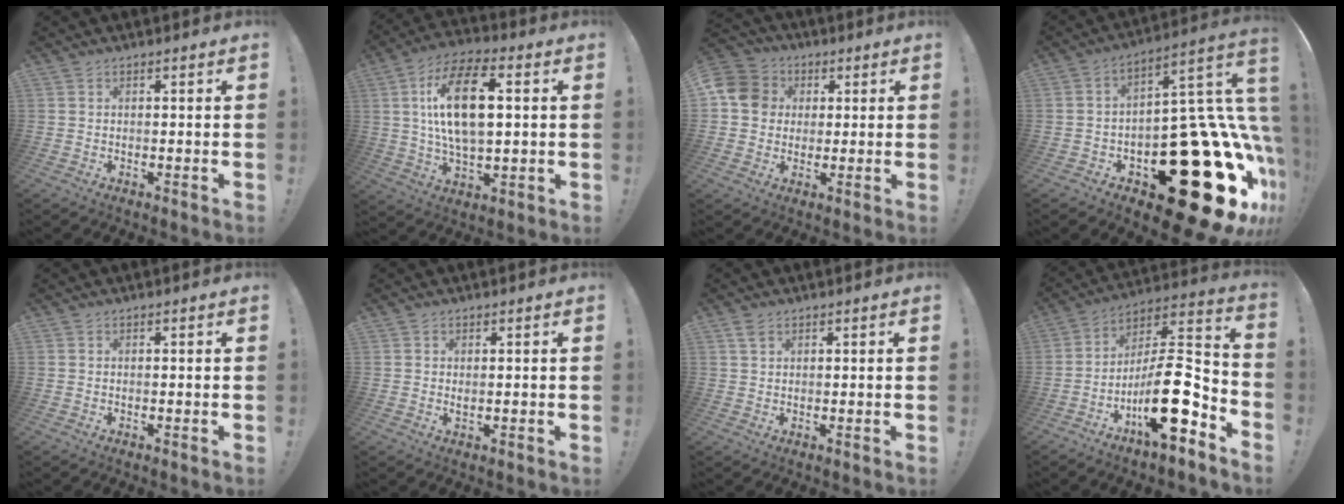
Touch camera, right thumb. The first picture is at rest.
{"total": 18.4, "force": [3.3, 9.5, 15.5], "torque": [-0.264, -0.001, 0.044]}
{"total": 11.2, "force": [1.7, 10.0, 4.8], "torque": [-0.076, 0.008, 0.037]}
{"total": 36.5, "force": [-13.4, 17.7, 28.9], "torque": [-0.297, 0.041, -0.156]}
{"total": 0.0}
{"total": 0.7, "force": [0.4, 0.4, 0.4], "torque": [-0.007, -0.002, 0.007]}
{"total": 2.1, "force": [1.3, 1.3, 1.1], "torque": [-0.015, -0.002, 0.024]}
{"total": 19.1, "force": [-7.6, 6.2, 16.3], "torque": [-0.277, 0.034, -0.124]}